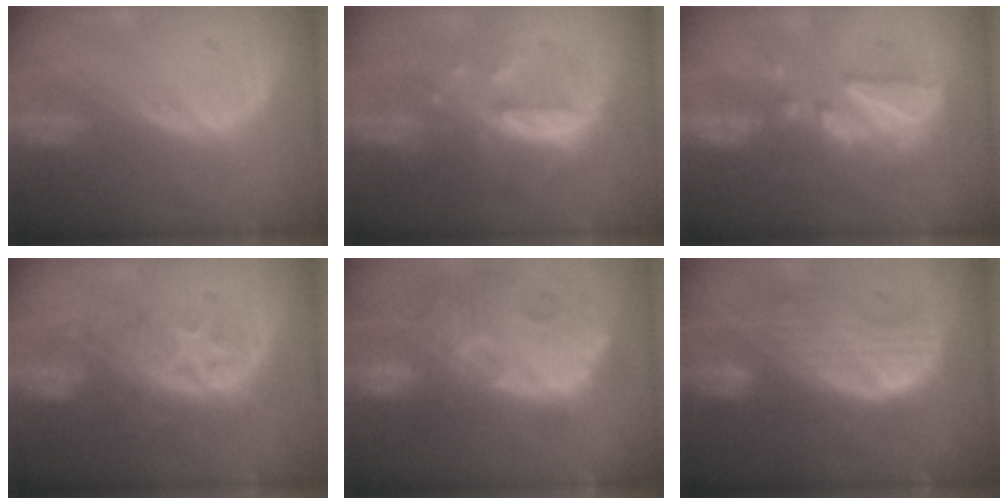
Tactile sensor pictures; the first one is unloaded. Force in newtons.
{"total": 8.0, "press": 7.3, "slide": 3.3}
{"total": 8.6, "press": 7.7, "slide": 4.0}
{"total": 8.2, "press": 7.3, "slide": 3.8}
{"total": 14.4, "press": 12.5, "slide": 7.1}
{"total": 9.9, "press": 8.7, "slide": 4.8}